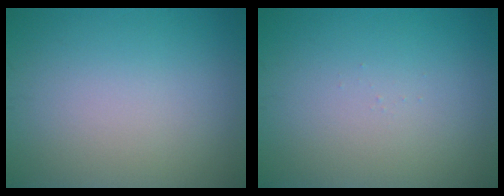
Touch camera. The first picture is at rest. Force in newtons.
{"total": 0.0}